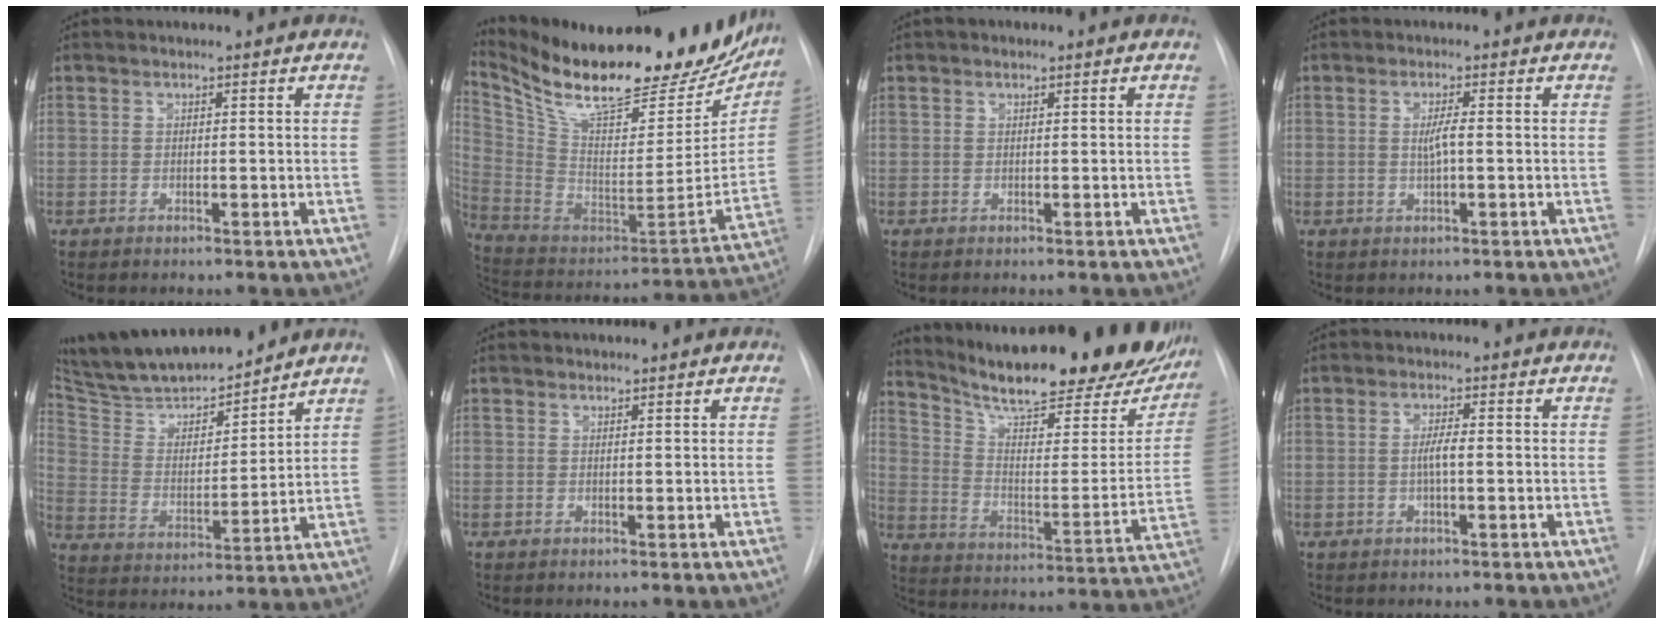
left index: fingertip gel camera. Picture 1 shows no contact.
{"total": 32.0, "force": [26.2, 9.1, 16.0], "torque": [-0.277, -0.044, 0.385]}
{"total": 0.7, "force": [0.4, 0.4, 0.4], "torque": [-0.007, 0.005, 0.004]}
{"total": 2.2, "force": [0.0, 0.2, 2.2], "torque": [-0.044, -0.001, 0.000]}
{"total": 18.4, "force": [16.6, 3.0, 7.3], "torque": [-0.126, 0.005, 0.286]}
{"total": 0.9, "force": [0.8, 0.2, -0.1], "torque": [-0.004, 0.003, 0.015]}
{"total": 28.2, "force": [23.5, 6.1, 14.2], "torque": [-0.214, -0.047, 0.316]}
{"total": 2.3, "force": [-0.2, 0.3, 2.2], "torque": [-0.044, 0.002, -0.005]}